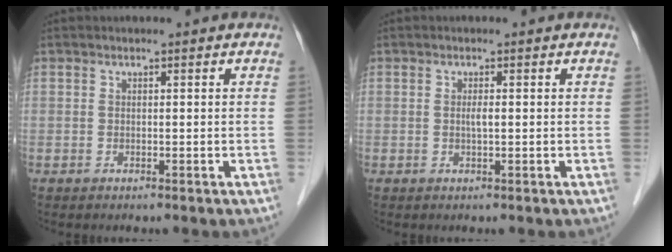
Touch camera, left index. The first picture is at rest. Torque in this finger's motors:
{"motor_torque": [0.28, 0.01, 0.03, 0.03]}